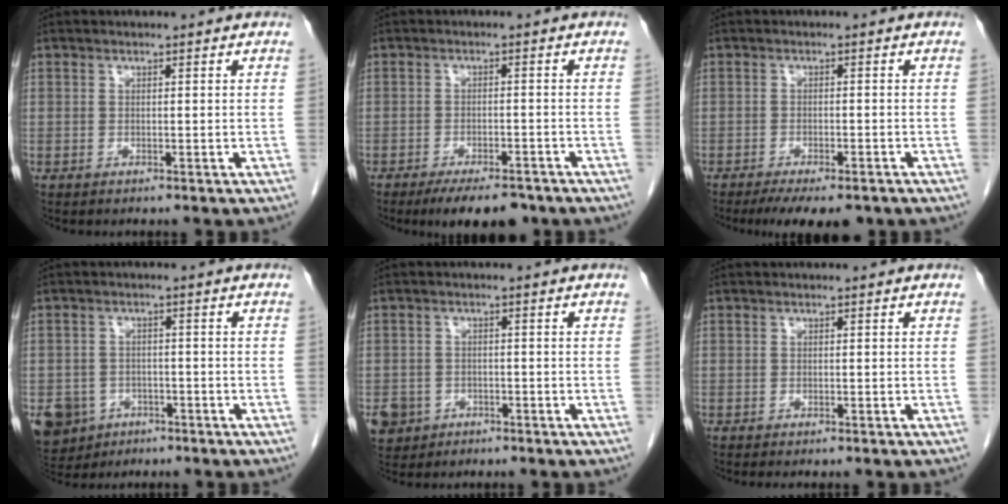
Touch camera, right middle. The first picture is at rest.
{"total": 7.7, "force": [-6.0, 2.5, 4.0], "torque": [-0.055, -0.004, -0.091]}
{"total": 8.7, "force": [-6.7, 2.6, 4.9], "torque": [-0.064, -0.009, -0.096]}
{"total": 8.0, "force": [-4.5, 6.3, 2.0], "torque": [-0.049, 0.002, -0.066]}
{"total": 6.5, "force": [-3.2, 5.6, 1.3], "torque": [-0.037, 0.005, -0.047]}
{"total": 1.1, "force": [-0.9, 0.2, 0.5], "torque": [-0.007, -0.002, -0.010]}